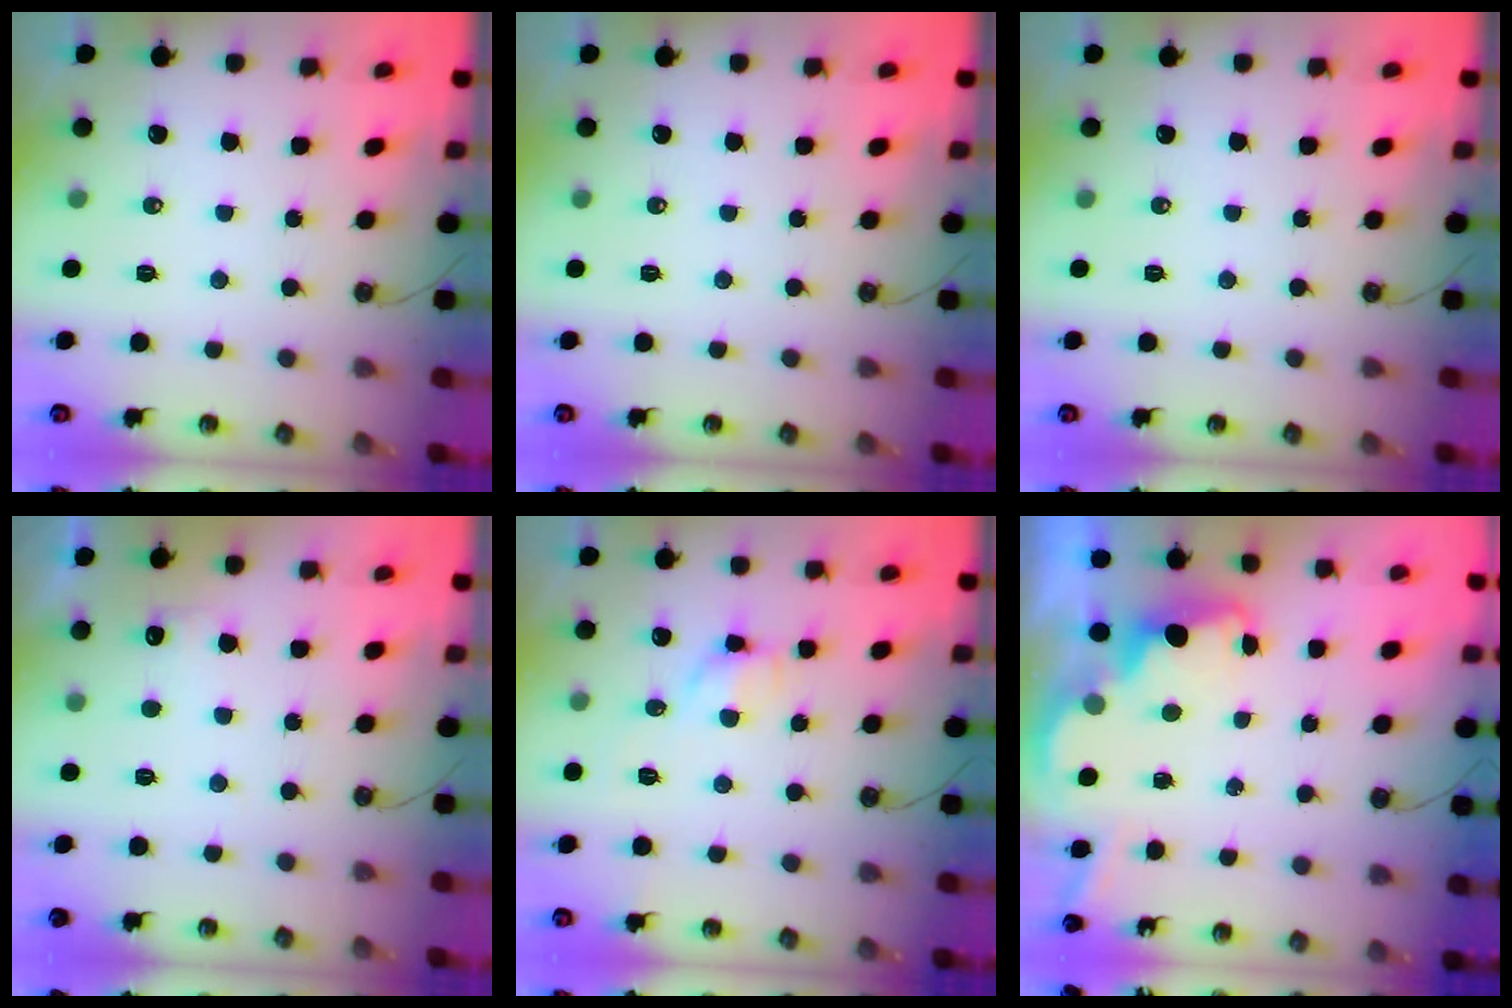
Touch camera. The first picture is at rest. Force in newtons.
{"total": 0.0}
{"total": 0.0}
{"total": 6.3, "press": 6.2, "slide": 1.1}
{"total": 6.6, "press": 6.5, "slide": 1.2}
{"total": 3.5, "press": 3.4, "slide": 0.7}